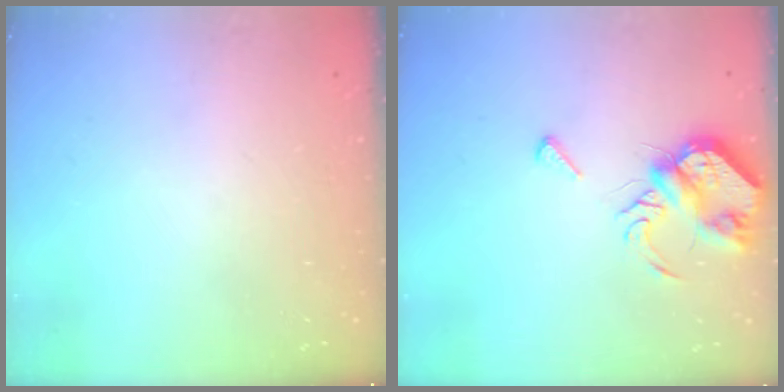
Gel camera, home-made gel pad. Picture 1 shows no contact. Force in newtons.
{"total": 7.7, "press": 7.6, "slide": 1.0}